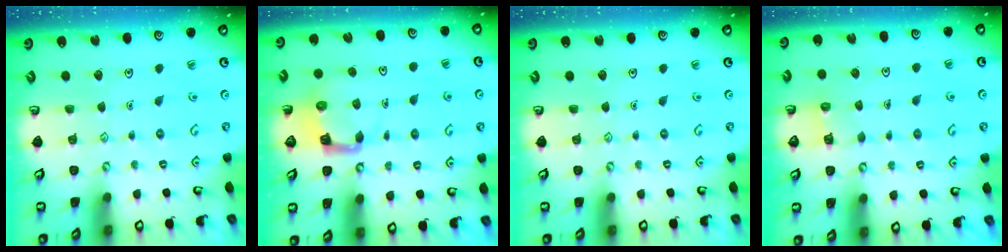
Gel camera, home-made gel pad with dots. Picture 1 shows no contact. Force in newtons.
{"total": 4.2, "press": 4.1, "slide": 0.4}
{"total": 0.0}
{"total": 3.8, "press": 3.8, "slide": 0.1}